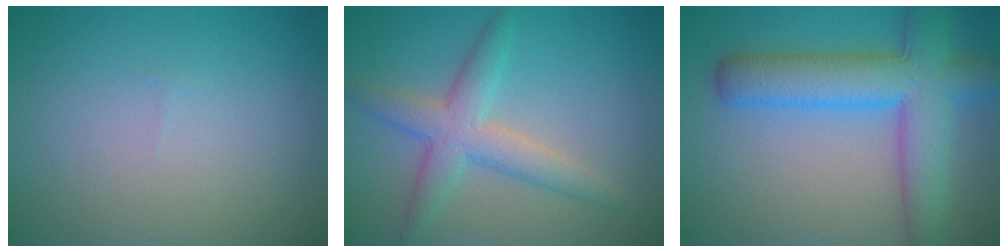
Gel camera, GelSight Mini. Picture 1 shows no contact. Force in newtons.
{"total": 4.3, "press": 4.3, "slide": 0.3}
{"total": 8.1, "press": 8.1, "slide": 0.3}